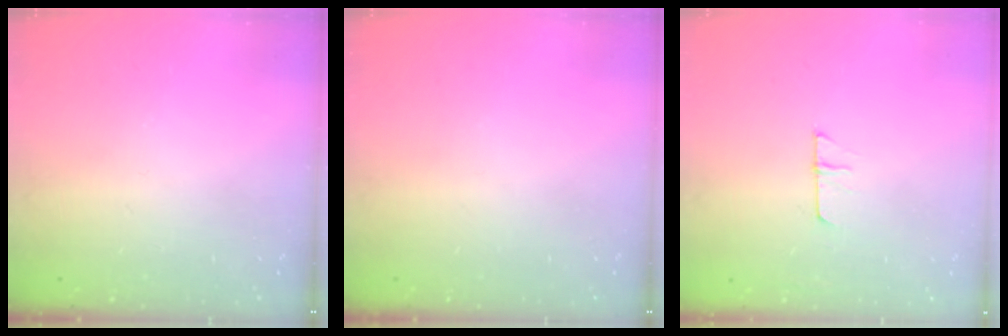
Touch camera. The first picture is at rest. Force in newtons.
{"total": 0.0}
{"total": 5.7, "press": 5.6, "slide": 0.6}